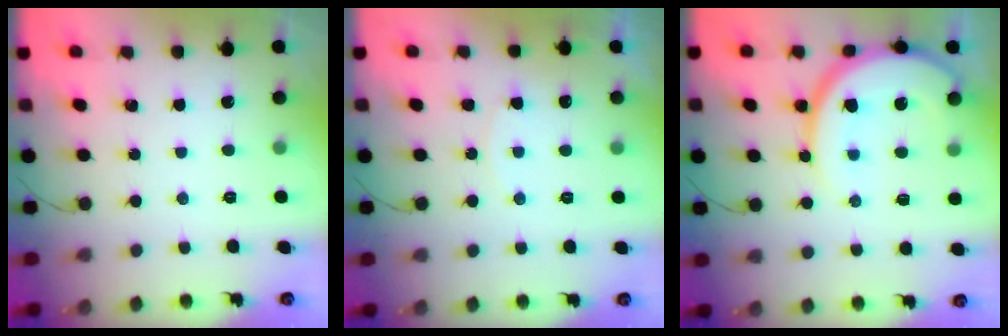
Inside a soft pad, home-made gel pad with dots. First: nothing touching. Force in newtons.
{"total": 5.1, "press": 5.1, "slide": 0.6}
{"total": 14.5, "press": 14.4, "slide": 1.6}